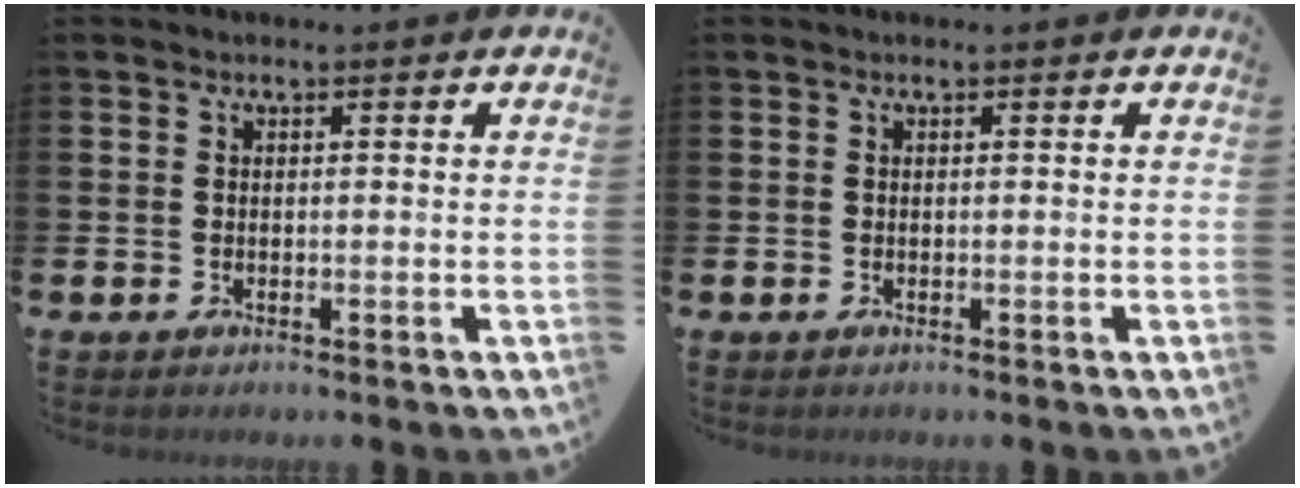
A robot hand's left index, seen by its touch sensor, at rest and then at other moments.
{"total": 0.0}